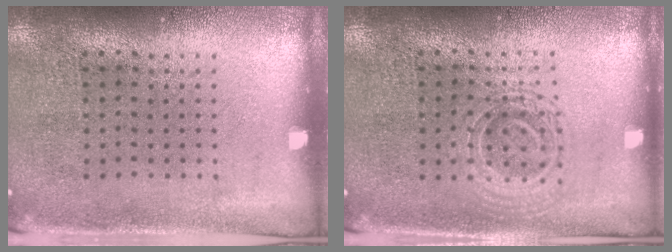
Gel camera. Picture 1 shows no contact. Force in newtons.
{"total": 1.4, "press": 1.3, "slide": 0.3}